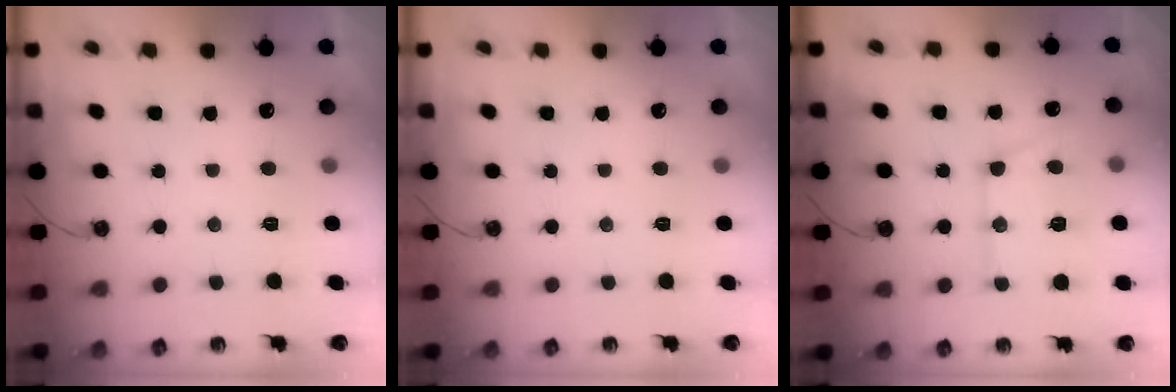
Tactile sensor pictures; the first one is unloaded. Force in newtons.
{"total": 0.0}
{"total": 13.6, "press": 13.5, "slide": 1.4}